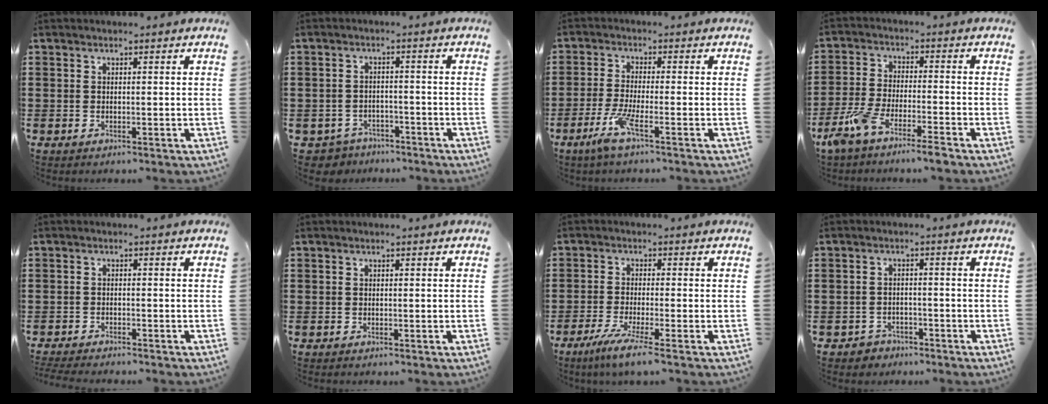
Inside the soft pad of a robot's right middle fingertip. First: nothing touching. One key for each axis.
{"total": 3.0, "fx": -2.9, "fy": 0.8, "fz": -0.2, "tx": -0.015, "ty": -0.006, "tz": -0.065}
{"total": 4.8, "fx": -2.5, "fy": 0.2, "fz": 4.1, "tx": -0.097, "ty": -0.013, "tz": -0.051}
{"total": 6.5, "fx": -5.5, "fy": 0.2, "fz": 3.6, "tx": -0.092, "ty": -0.014, "tz": -0.108}
{"total": 2.2, "fx": -2.2, "fy": -0.1, "fz": 0.2, "tx": -0.015, "ty": -0.009, "tz": -0.046}
{"total": 0.0}
{"total": 4.6, "fx": -3.2, "fy": -0.5, "fz": 3.3, "tx": -0.074, "ty": -0.024, "tz": -0.059}
{"total": 2.0, "fx": -1.9, "fy": 0.7, "fz": -0.2, "tx": -0.006, "ty": -0.001, "tz": -0.042}